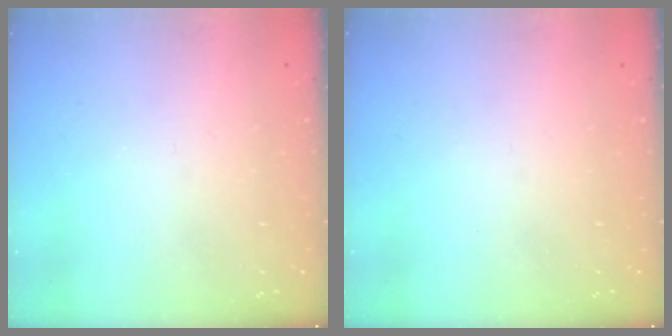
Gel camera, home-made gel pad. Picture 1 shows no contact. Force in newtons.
{"total": 0.0}